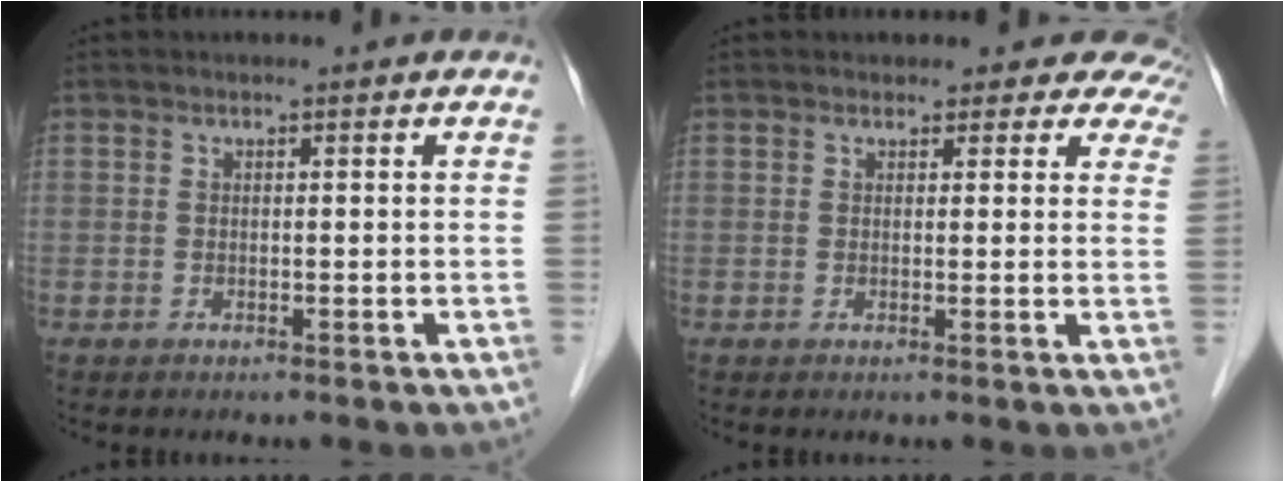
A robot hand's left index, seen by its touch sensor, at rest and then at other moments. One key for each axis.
{"total": 7.9, "fx": 7.2, "fy": 3.3, "fz": 0.0, "tx": 0.052, "ty": -0.011, "tz": 0.041}